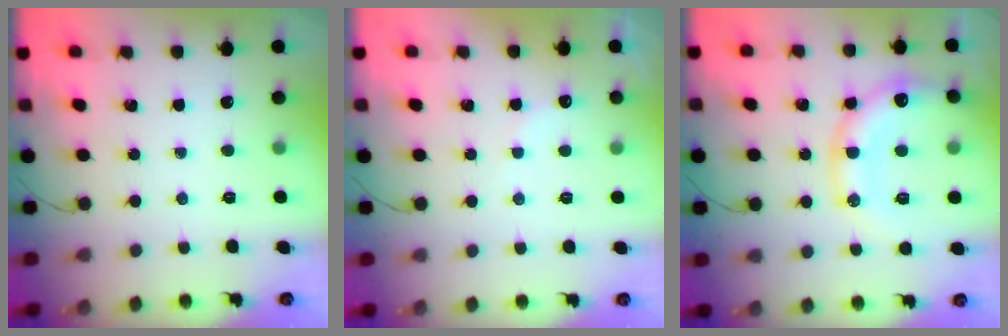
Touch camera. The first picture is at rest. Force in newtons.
{"total": 6.4, "press": 6.3, "slide": 1.2}
{"total": 17.1, "press": 16.8, "slide": 2.8}